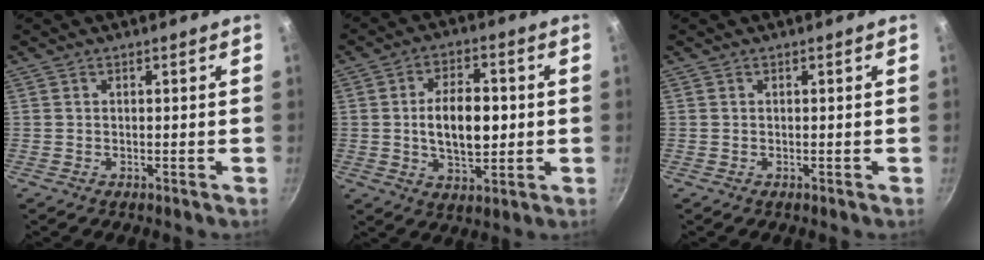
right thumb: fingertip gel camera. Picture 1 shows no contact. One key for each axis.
{"total": 11.1, "fx": 0.2, "fy": 6.1, "fz": 9.3, "tx": -0.137, "ty": 0.002, "tz": 0.007}
{"total": 0.0}